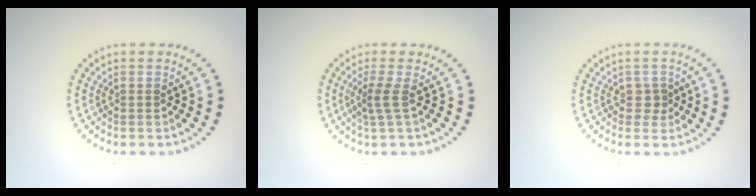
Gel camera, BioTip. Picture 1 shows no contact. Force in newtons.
{"total": 1.9, "press": 1.1, "slide": 1.5}
{"total": 1.2, "press": 1.0, "slide": 0.5}